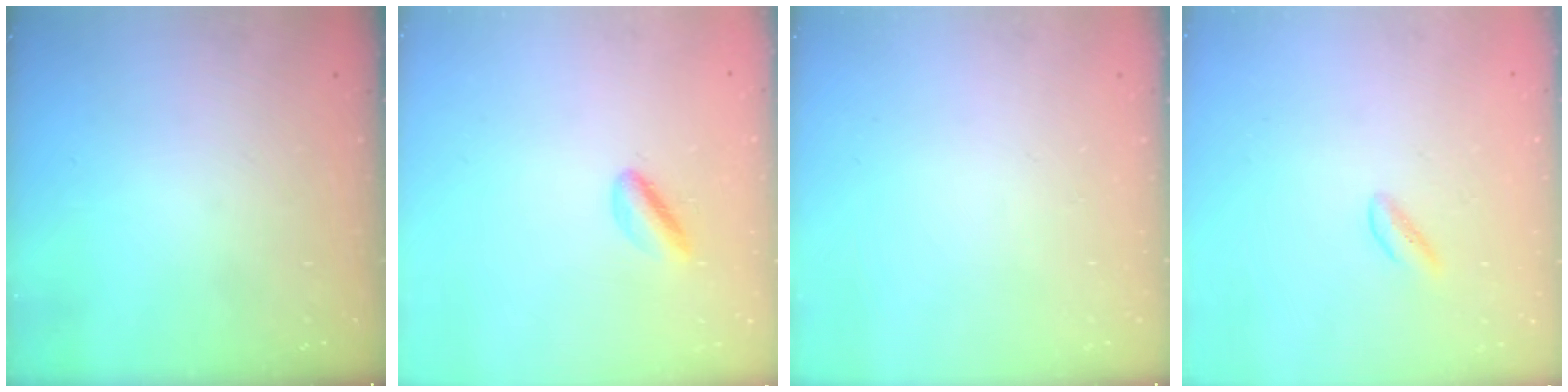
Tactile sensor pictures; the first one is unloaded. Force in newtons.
{"total": 3.4, "press": 3.1, "slide": 1.5}
{"total": 0.0}
{"total": 0.0}